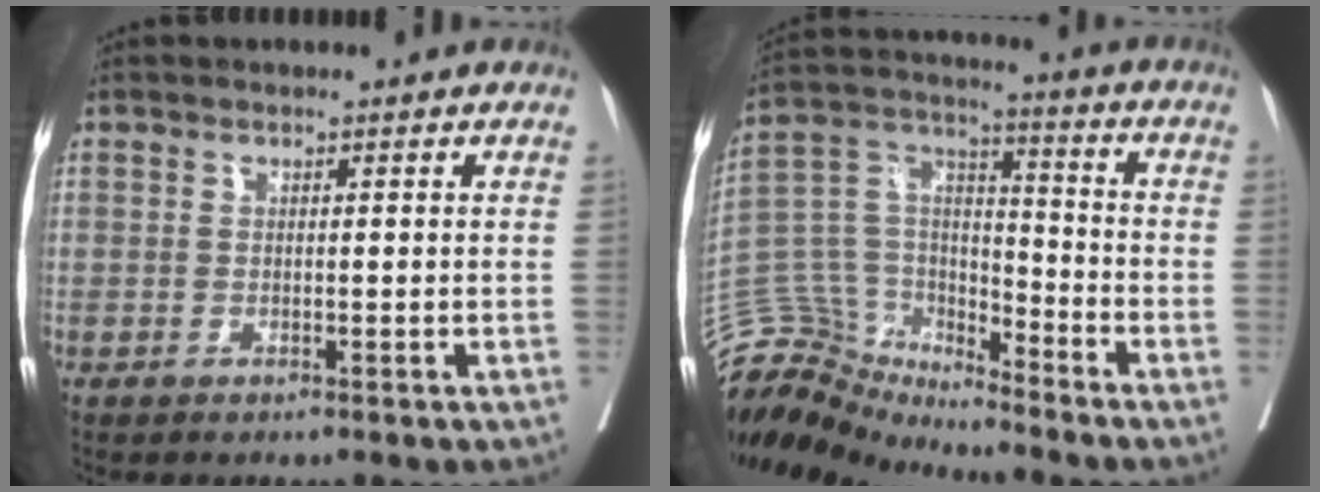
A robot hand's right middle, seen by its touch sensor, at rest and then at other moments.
{"total": 11.3, "force": [-11.0, 2.5, -0.3], "torque": [0.002, 0.071, -0.213]}